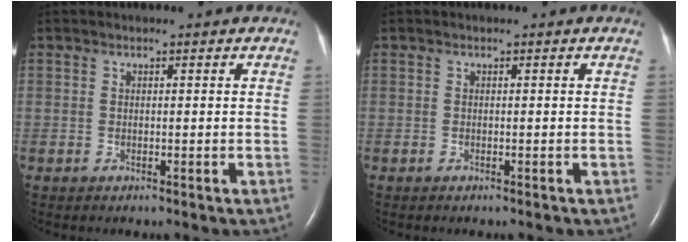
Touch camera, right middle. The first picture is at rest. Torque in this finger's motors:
{"motor_torque": [0.00, 0.00, -0.05, -0.01]}